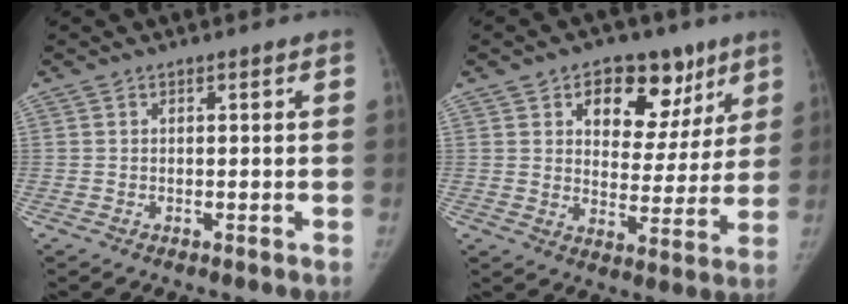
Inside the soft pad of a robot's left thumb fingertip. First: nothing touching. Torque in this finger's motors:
{"motor_torque": [-0.01, 0.05, 0.83, -0.38, 0.16]}